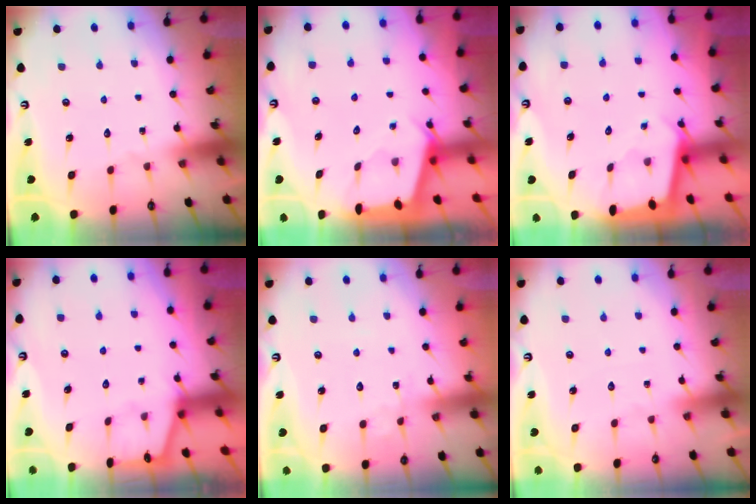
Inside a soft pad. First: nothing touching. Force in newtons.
{"total": 2.4, "press": 2.4, "slide": 0.2}
{"total": 1.9, "press": 1.9, "slide": 0.2}
{"total": 2.1, "press": 2.1, "slide": 0.3}
{"total": 2.3, "press": 2.3, "slide": 0.3}
{"total": 1.8, "press": 1.8, "slide": 0.3}